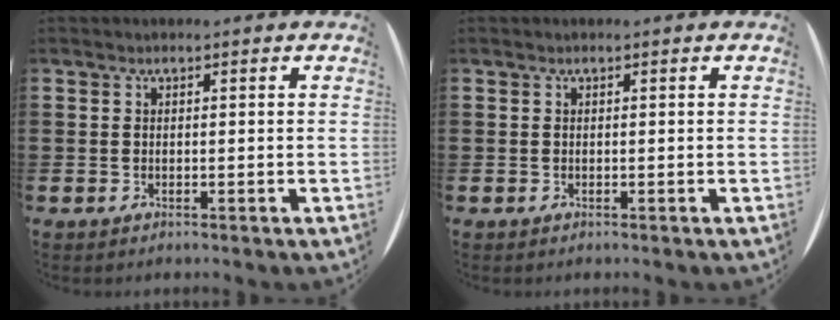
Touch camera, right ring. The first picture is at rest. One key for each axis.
{"total": 0.0}